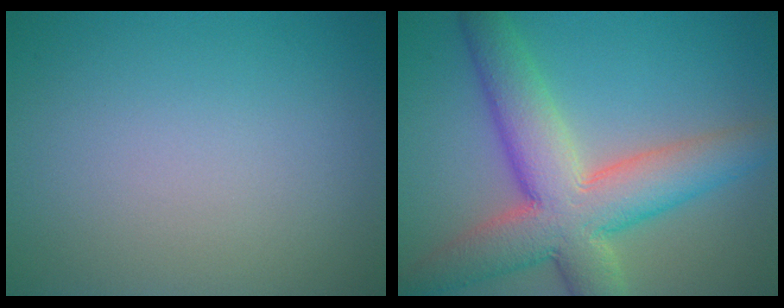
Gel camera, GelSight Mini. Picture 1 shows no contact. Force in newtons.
{"total": 9.8, "press": 9.7, "slide": 0.7}